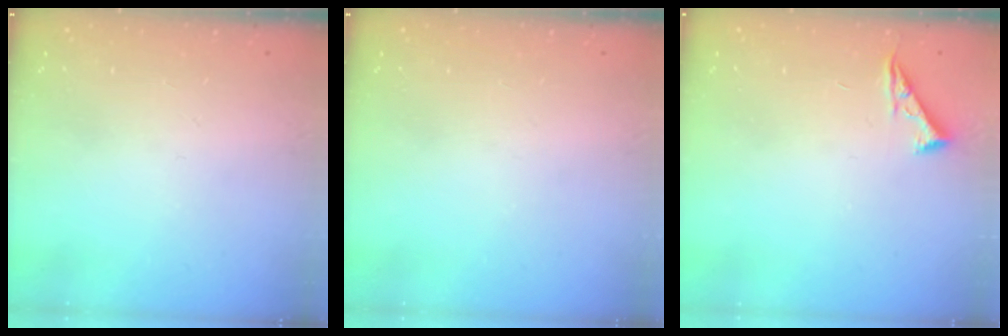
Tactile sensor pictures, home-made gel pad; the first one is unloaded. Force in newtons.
{"total": 0.0}
{"total": 4.3, "press": 4.3, "slide": 0.6}